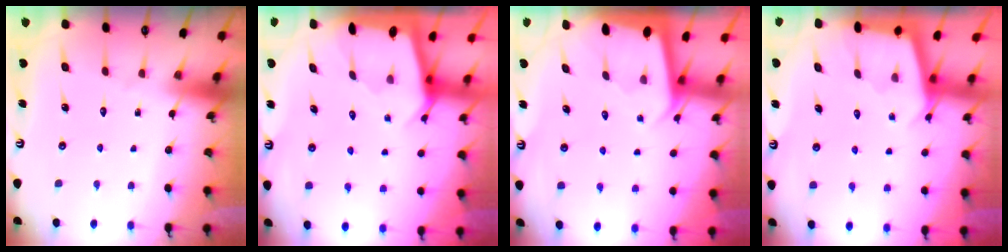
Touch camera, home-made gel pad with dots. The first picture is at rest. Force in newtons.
{"total": 2.1, "press": 2.1, "slide": 0.2}
{"total": 2.0, "press": 2.0, "slide": 0.1}
{"total": 2.4, "press": 2.4, "slide": 0.2}